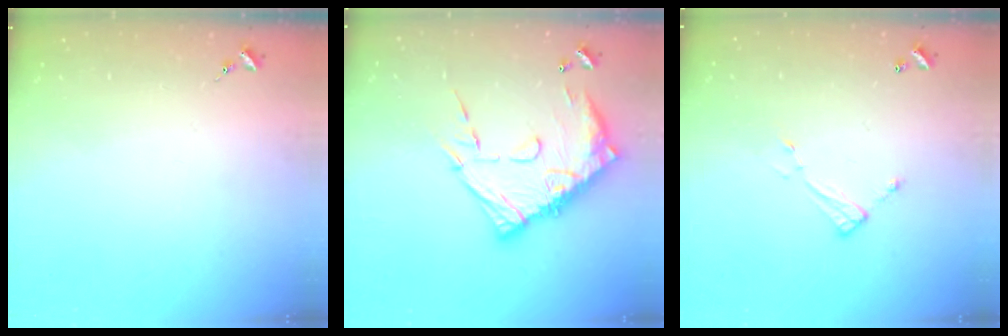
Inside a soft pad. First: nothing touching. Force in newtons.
{"total": 19.1, "press": 19.0, "slide": 1.7}
{"total": 6.6, "press": 6.6, "slide": 0.2}